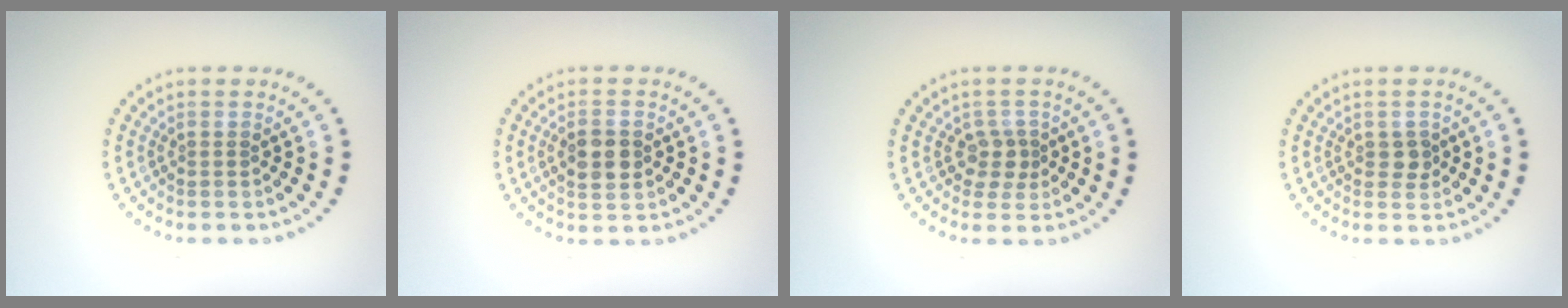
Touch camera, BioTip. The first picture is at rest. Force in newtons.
{"total": 3.2, "press": 3.2, "slide": 0.1}
{"total": 2.0, "press": 1.6, "slide": 1.2}
{"total": 1.2, "press": 1.2, "slide": 0.3}